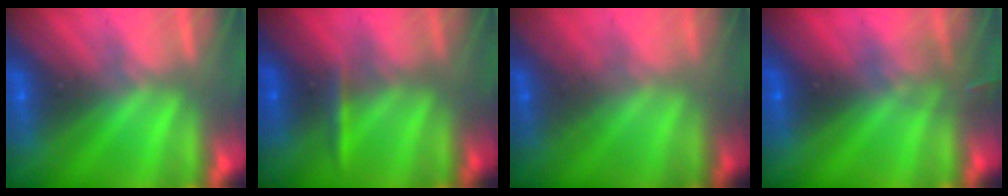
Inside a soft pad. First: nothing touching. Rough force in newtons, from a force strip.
{"total": 2.4}
{"total": 1.8}
{"total": 2.8}